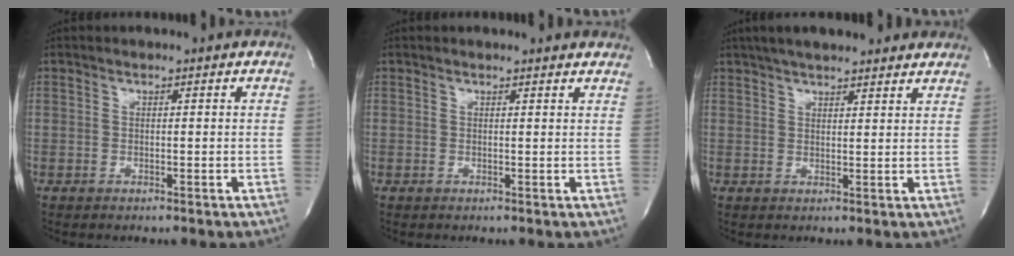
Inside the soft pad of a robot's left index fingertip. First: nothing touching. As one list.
[{"total": 4.5, "force": [4.3, 0.9, 0.9], "torque": [-0.011, 0.001, 0.034]}, {"total": 13.2, "force": [11.2, 2.9, 6.5], "torque": [-0.093, 0.039, 0.150]}]